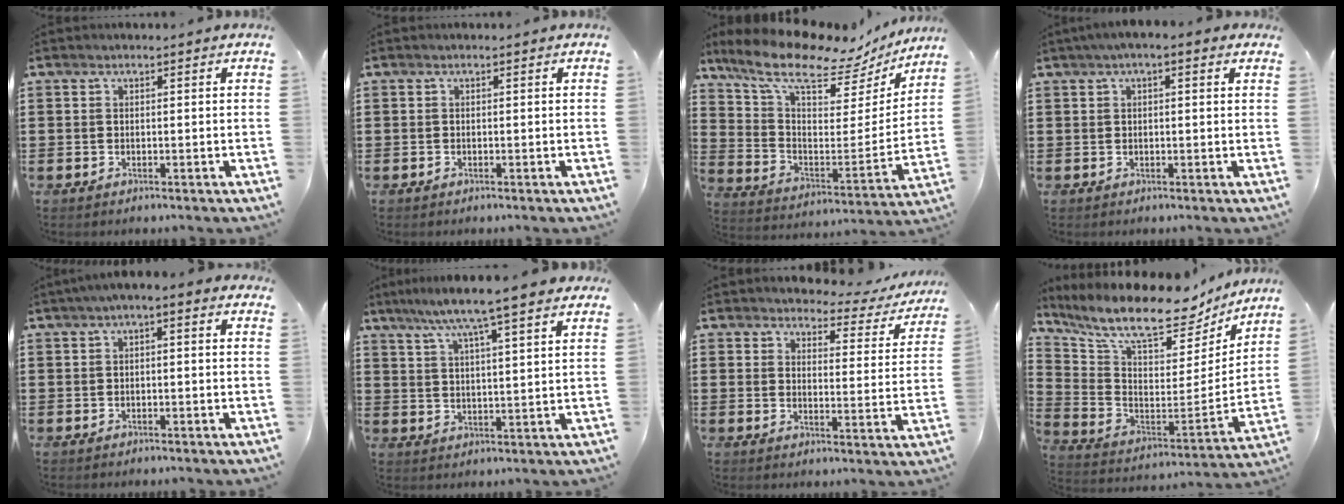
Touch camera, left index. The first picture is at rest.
{"total": 0.0}
{"total": 11.7, "force": [9.4, 3.5, 6.1], "torque": [-0.142, -0.062, 0.157]}
{"total": 2.2, "force": [1.1, 0.4, 1.9], "torque": [-0.038, 0.005, 0.019]}
{"total": 1.6, "force": [-0.4, 0.3, 1.6], "torque": [-0.027, 0.000, -0.008]}
{"total": 7.5, "force": [5.8, -0.2, 4.7], "torque": [-0.108, -0.019, 0.099]}
{"total": 3.5, "force": [3.3, 0.7, 0.8], "torque": [-0.028, -0.022, 0.052]}
{"total": 11.5, "force": [9.5, 2.9, 5.8], "torque": [-0.137, -0.069, 0.163]}